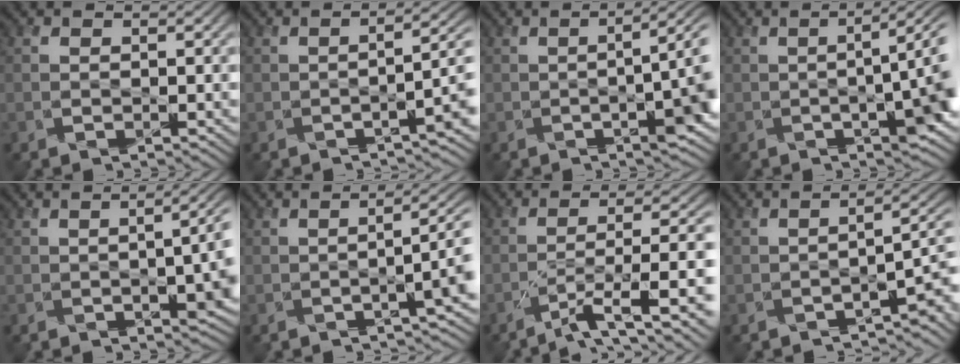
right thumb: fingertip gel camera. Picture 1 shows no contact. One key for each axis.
{"total": 4.9, "fx": -1.5, "fy": 1.7, "fz": 4.4, "tx": -0.055, "ty": 0.003, "tz": -0.019}
{"total": 7.1, "fx": -0.9, "fy": 2.0, "fz": 6.7, "tx": -0.077, "ty": -0.004, "tz": -0.014}
{"total": 7.7, "fx": -1.1, "fy": 1.9, "fz": 7.3, "tx": -0.090, "ty": -0.008, "tz": -0.016}
{"total": 6.9, "fx": -0.8, "fy": 2.9, "fz": 6.3, "tx": -0.059, "ty": -0.006, "tz": -0.013}
{"total": 4.8, "fx": -0.6, "fy": 1.4, "fz": 4.5, "tx": -0.061, "ty": 0.001, "tz": -0.009}
{"total": 8.4, "fx": -3.1, "fy": 2.5, "fz": 7.4, "tx": -0.130, "ty": -0.006, "tz": -0.047}
{"total": 4.1, "fx": -1.9, "fy": 1.2, "fz": 3.5, "tx": -0.044, "ty": 0.002, "tz": -0.030}